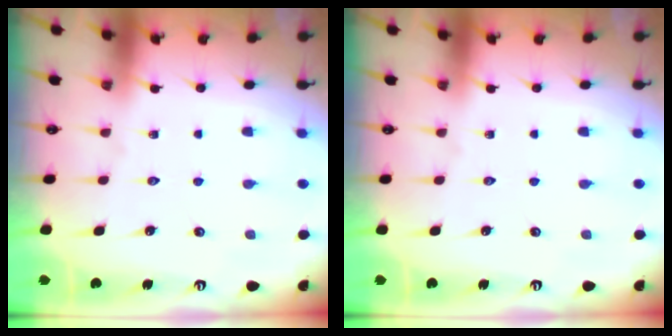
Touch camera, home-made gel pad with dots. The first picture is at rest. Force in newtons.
{"total": 0.0}